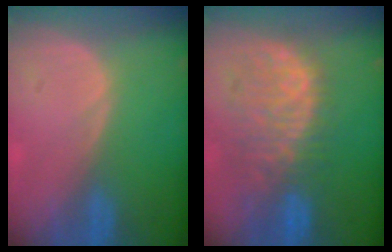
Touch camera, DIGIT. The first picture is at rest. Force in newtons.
{"total": 10.7, "press": 9.4, "slide": 5.2}